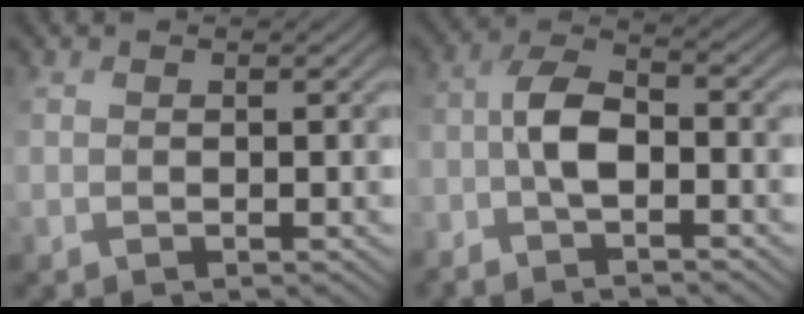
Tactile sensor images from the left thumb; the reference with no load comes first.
{"total": 5.7, "force": [-2.4, 2.2, 4.7], "torque": [-0.093, 0.011, -0.059]}